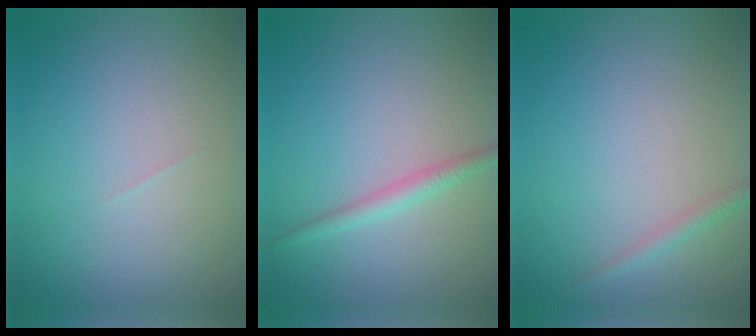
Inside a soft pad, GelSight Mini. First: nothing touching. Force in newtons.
{"total": 1.7, "press": 1.7, "slide": 0.0}
{"total": 1.1, "press": 1.1, "slide": 0.0}